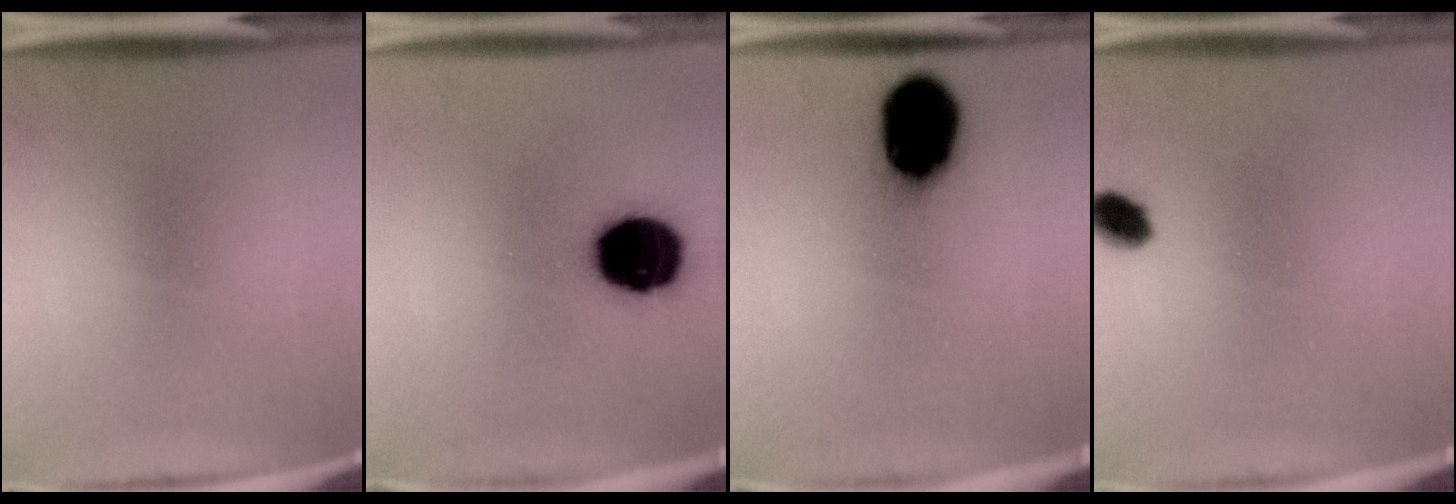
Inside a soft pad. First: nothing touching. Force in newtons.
{"total": 17.2}
{"total": 18.9}
{"total": 4.0}